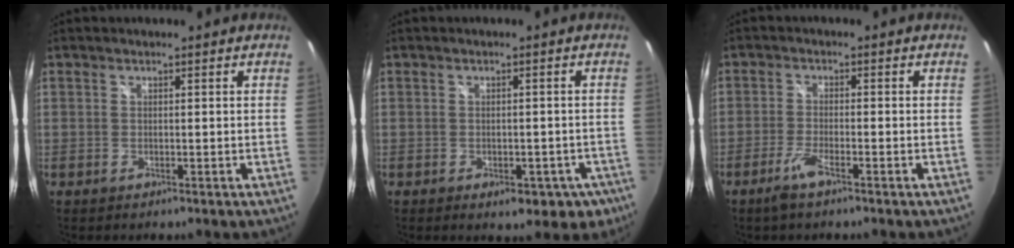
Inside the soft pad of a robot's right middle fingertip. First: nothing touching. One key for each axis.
{"total": 7.9, "fx": -4.6, "fy": 4.5, "fz": 4.6, "tx": -0.079, "ty": -0.012, "tz": -0.046}
{"total": 4.1, "fx": -2.8, "fy": 0.4, "fz": 3.0, "tx": -0.075, "ty": -0.007, "tz": -0.054}